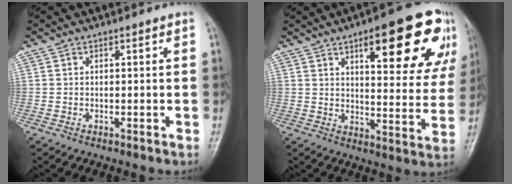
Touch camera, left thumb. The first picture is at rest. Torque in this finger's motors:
{"motor_torque": [2.50, 1.77, 1.63, -1.14, 0.08]}